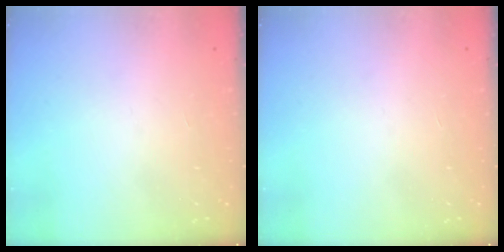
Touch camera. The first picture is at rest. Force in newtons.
{"total": 0.0}